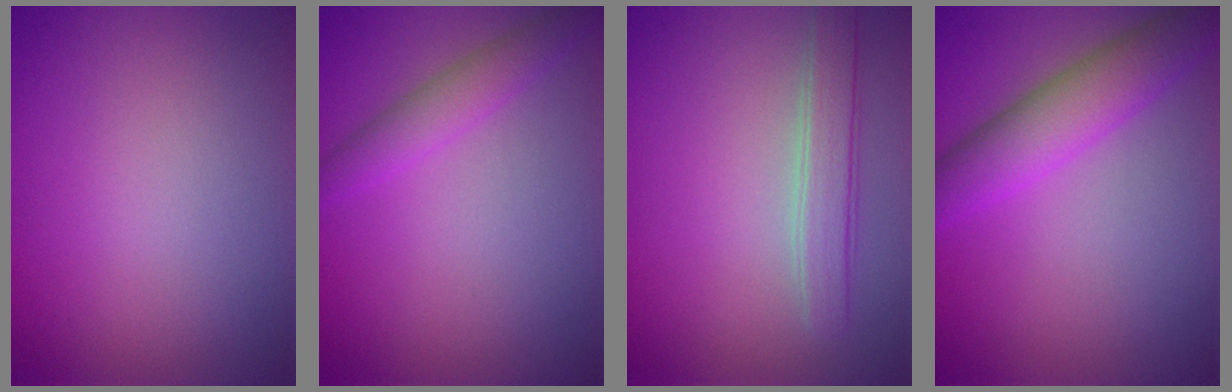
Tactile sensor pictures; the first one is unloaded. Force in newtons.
{"total": 2.3, "press": 2.3, "slide": 0.1}
{"total": 2.7, "press": 2.7, "slide": 0.5}
{"total": 4.9, "press": 4.9, "slide": 0.1}